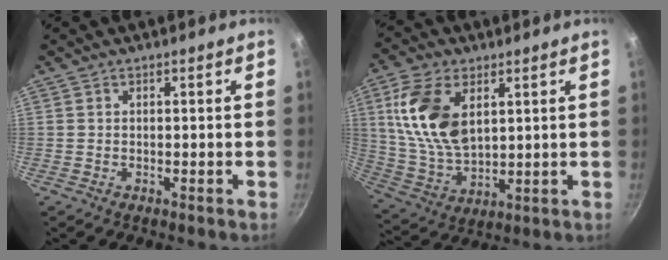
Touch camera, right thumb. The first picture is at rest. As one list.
[{"total": 15.5, "force": [4.8, 9.0, 11.7], "torque": [-0.211, -0.017, 0.104]}]